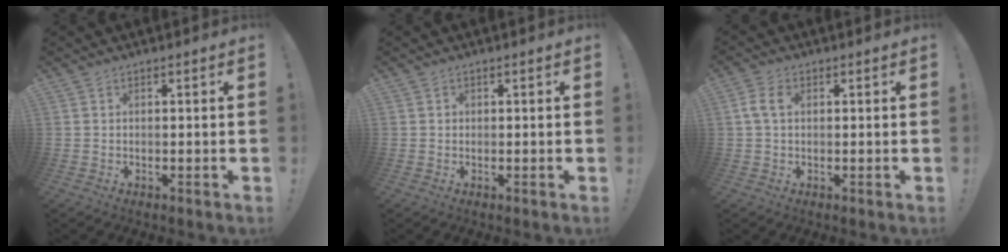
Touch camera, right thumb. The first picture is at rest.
{"total": 0.7, "force": [-0.1, 0.7, 0.1], "torque": [-0.006, 0.004, -0.001]}
{"total": 5.0, "force": [0.9, 3.1, 3.8], "torque": [-0.082, 0.012, 0.019]}